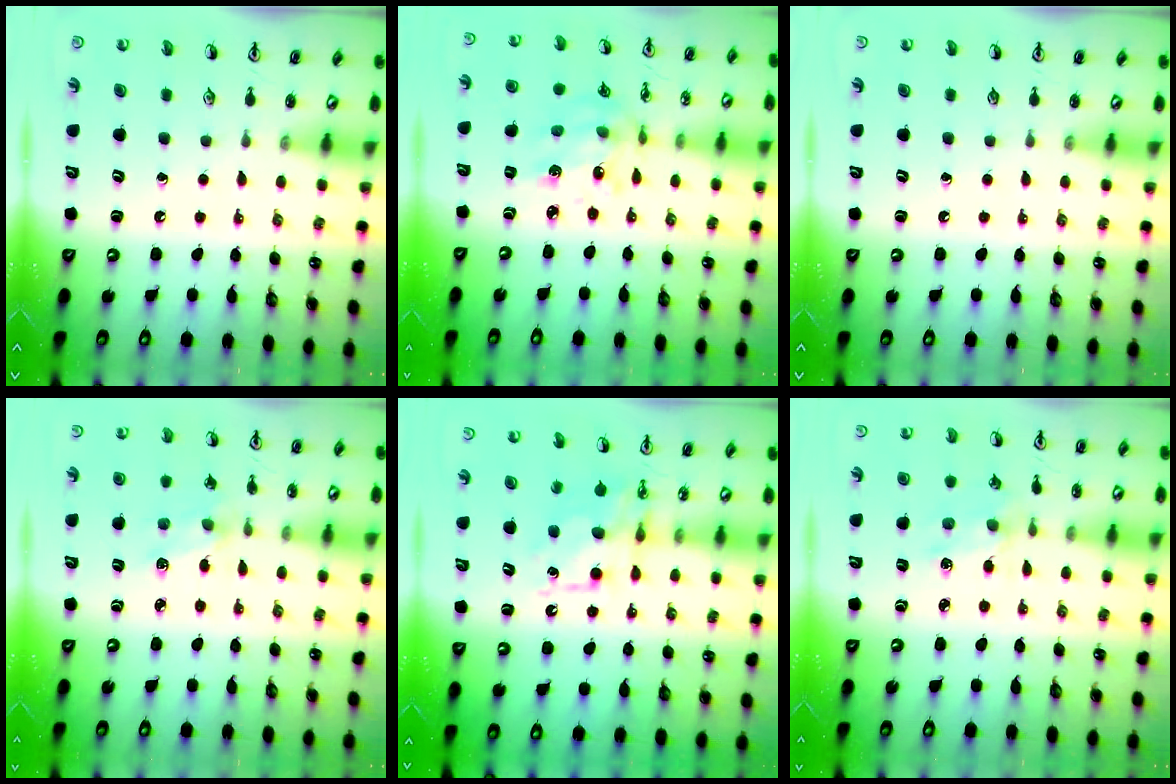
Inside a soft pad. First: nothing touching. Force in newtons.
{"total": 9.0, "press": 8.6, "slide": 2.8}
{"total": 0.0}
{"total": 2.1, "press": 2.1, "slide": 0.3}
{"total": 8.1, "press": 8.1, "slide": 0.4}
{"total": 2.0, "press": 1.9, "slide": 0.4}